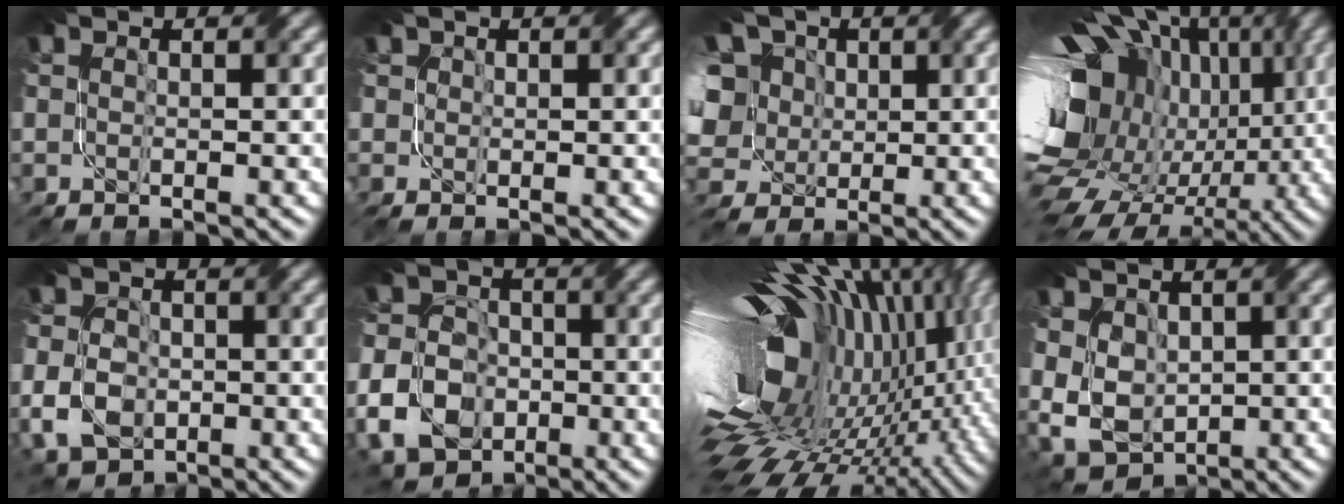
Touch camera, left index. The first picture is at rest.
{"total": 0.7, "force": [0.2, 0.7, -0.1], "torque": [-0.004, -0.009, 0.012]}
{"total": 12.8, "force": [2.8, 10.1, 7.5], "torque": [-0.176, 0.034, 0.003]}
{"total": 17.5, "force": [-2.4, 12.1, 12.5], "torque": [-0.228, -0.012, -0.041]}
{"total": 5.5, "force": [-1.6, 4.1, 3.2], "torque": [-0.065, -0.007, -0.039]}
{"total": 9.8, "force": [-3.5, 7.5, 5.2], "torque": [-0.094, -0.025, -0.075]}
{"total": 19.5, "force": [-2.6, 11.0, 15.9], "torque": [-0.273, -0.013, -0.057]}
{"total": 7.3, "force": [0.9, 5.4, 4.8], "torque": [-0.109, 0.011, 0.010]}